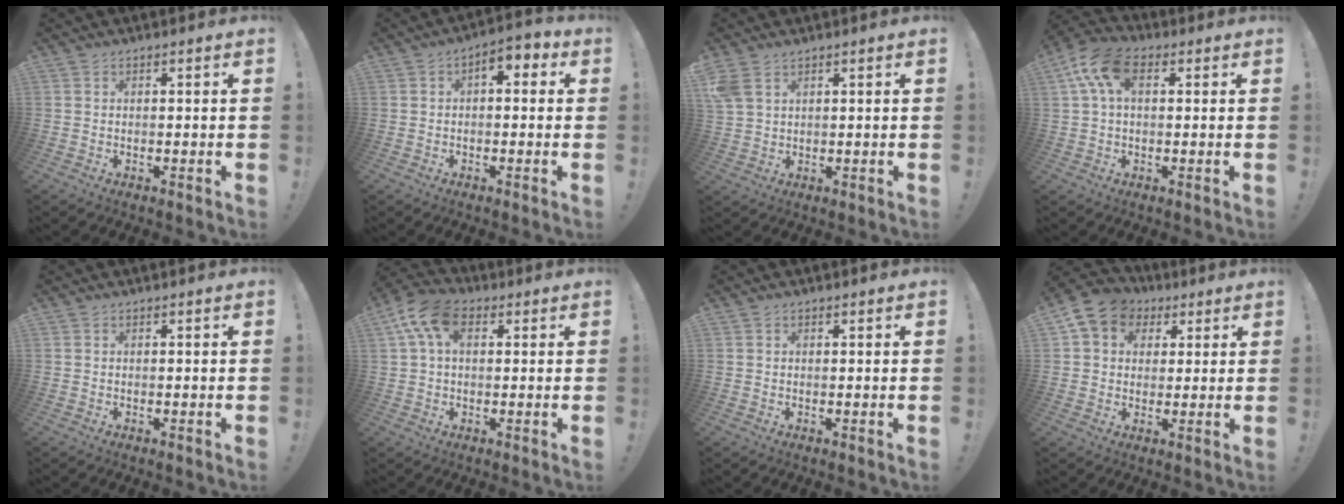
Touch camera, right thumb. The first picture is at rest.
{"total": 4.1, "force": [0.4, 2.5, 3.2], "torque": [-0.038, -0.003, 0.004]}
{"total": 4.6, "force": [3.1, 2.2, 2.5], "torque": [-0.045, -0.010, 0.063]}
{"total": 11.9, "force": [3.7, 6.9, 9.0], "torque": [-0.180, 0.001, 0.070]}
{"total": 0.0}
{"total": 12.0, "force": [4.0, 7.3, 8.6], "torque": [-0.167, 0.000, 0.074]}
{"total": 0.0}
{"total": 9.0, "force": [2.8, 7.8, 3.4], "torque": [-0.047, -0.004, 0.059]}